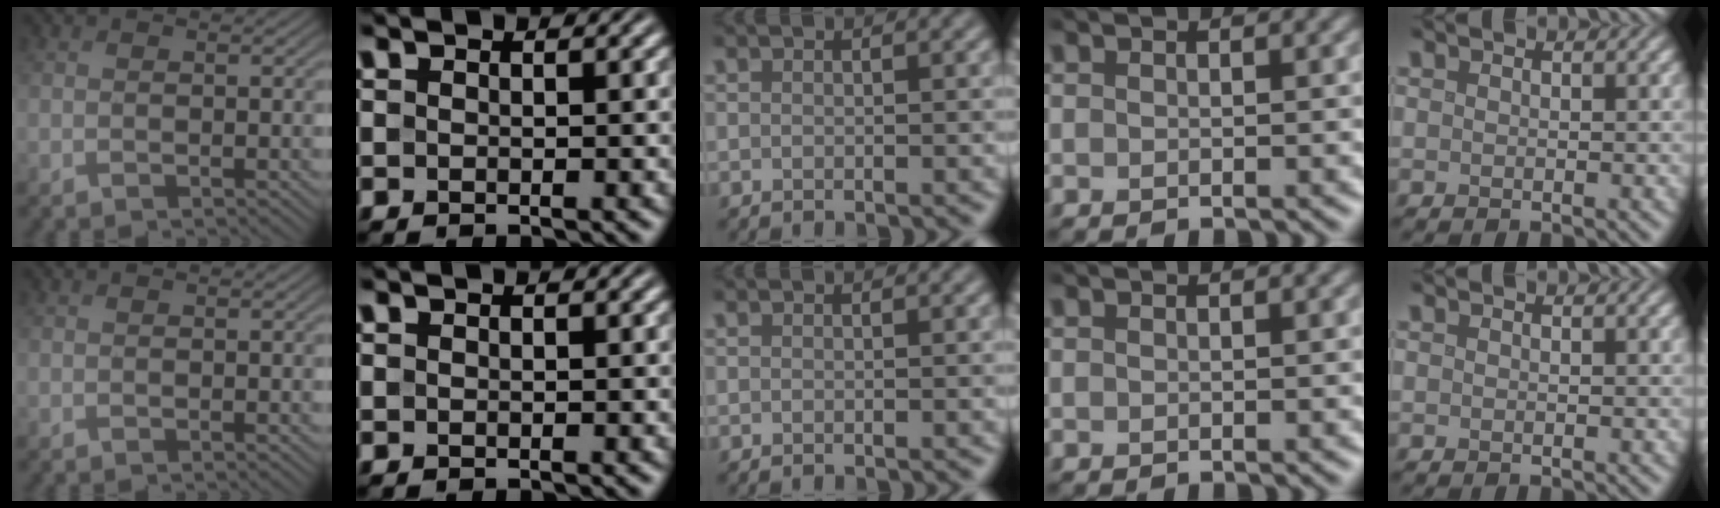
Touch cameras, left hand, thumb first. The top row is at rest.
{}